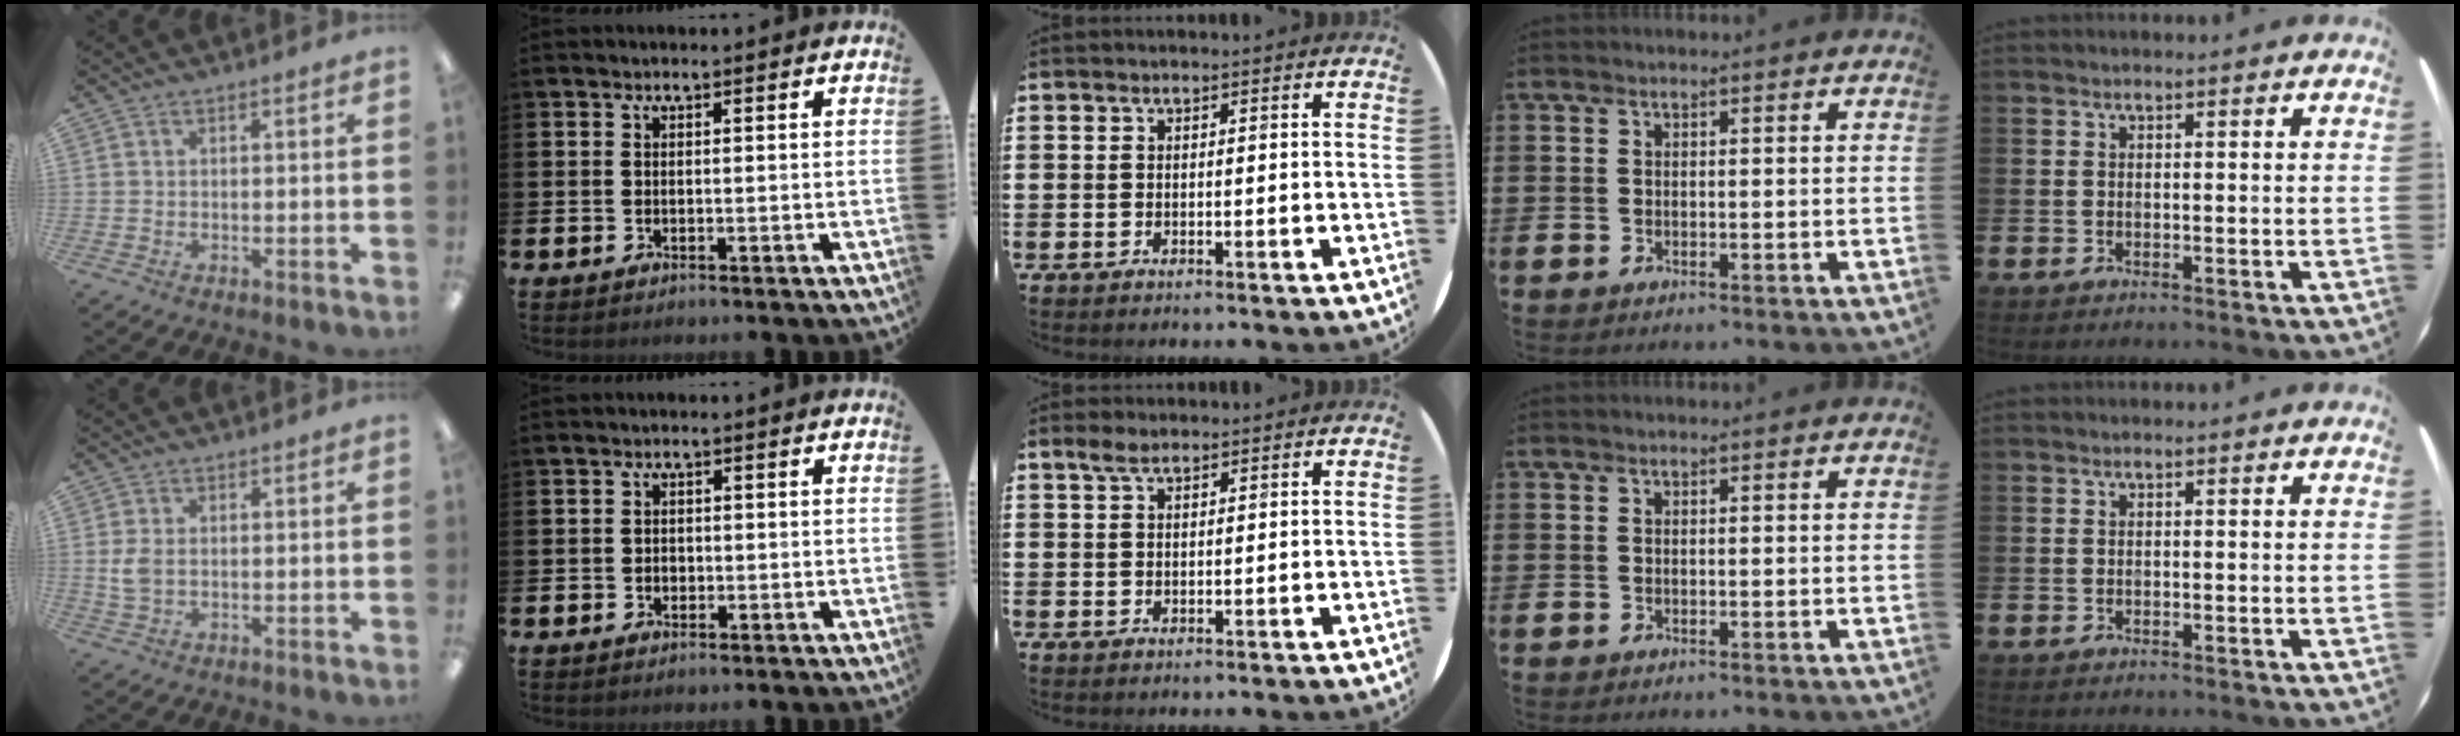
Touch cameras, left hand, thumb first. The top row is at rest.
{"thumb": {"total": 3.5, "force": [0.2, 2.2, 2.7], "torque": [-0.067, 0.000, -0.001]}, "index": {"total": 1.1, "force": [-0.2, 1.0, 0.5], "torque": [-0.009, 0.007, -0.006]}, "middle": {"total": 2.1, "force": [1.5, 0.8, 1.2], "torque": [-0.025, 0.006, 0.027]}}